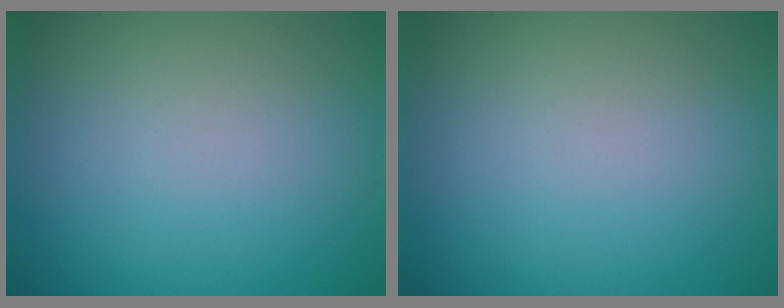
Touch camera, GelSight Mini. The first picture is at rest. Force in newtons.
{"total": 0.0}